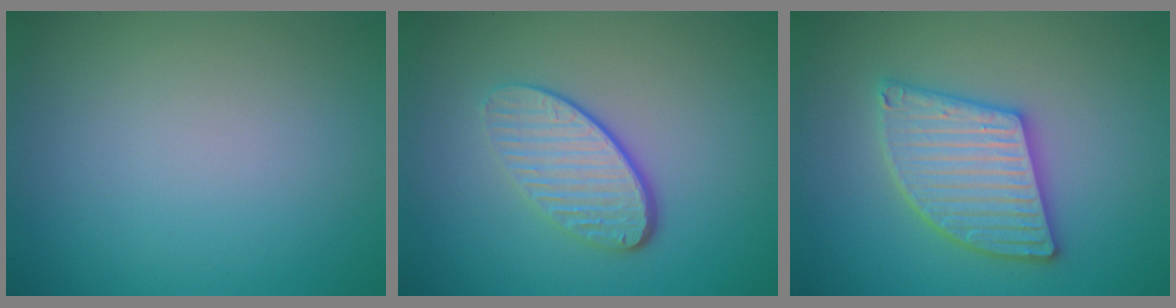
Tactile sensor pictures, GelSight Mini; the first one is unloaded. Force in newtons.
{"total": 4.1, "press": 3.0, "slide": 2.8}
{"total": 5.5, "press": 5.5, "slide": 0.7}